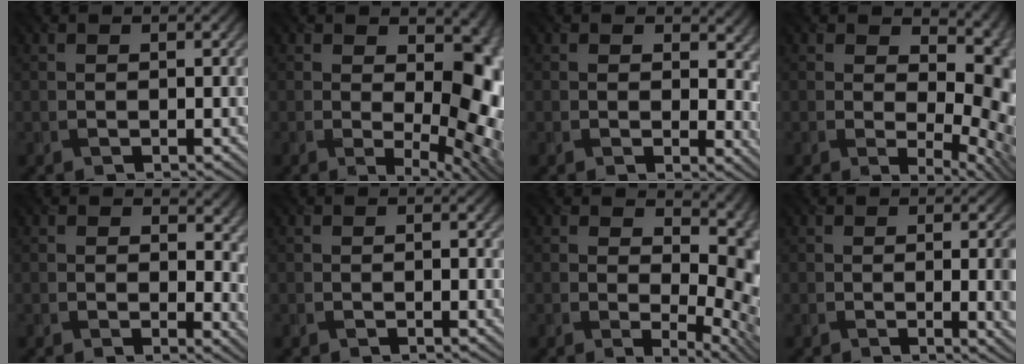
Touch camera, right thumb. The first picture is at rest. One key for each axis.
{"total": 14.5, "fx": 1.9, "fy": 7.2, "fz": 12.4, "tx": -0.129, "ty": -0.008, "tz": 0.060}
{"total": 6.7, "fx": 2.3, "fy": 4.4, "fz": 4.5, "tx": -0.049, "ty": -0.019, "tz": 0.050}
{"total": 11.3, "fx": 3.4, "fy": 5.2, "fz": 9.4, "tx": -0.108, "ty": -0.007, "tz": 0.071}
{"total": 6.0, "fx": 2.1, "fy": 3.8, "fz": 4.2, "tx": -0.042, "ty": -0.015, "tz": 0.045}
{"total": 0.7, "fx": -0.3, "fy": 0.1, "fz": 0.6, "tx": -0.006, "ty": -0.002, "tz": -0.006}
{"total": 10.3, "fx": 3.5, "fy": 4.4, "fz": 8.6, "tx": -0.104, "ty": -0.007, "tz": 0.065}
{"total": 5.5, "fx": -0.6, "fy": 1.6, "fz": 5.2, "tx": -0.061, "ty": 0.000, "tz": -0.004}